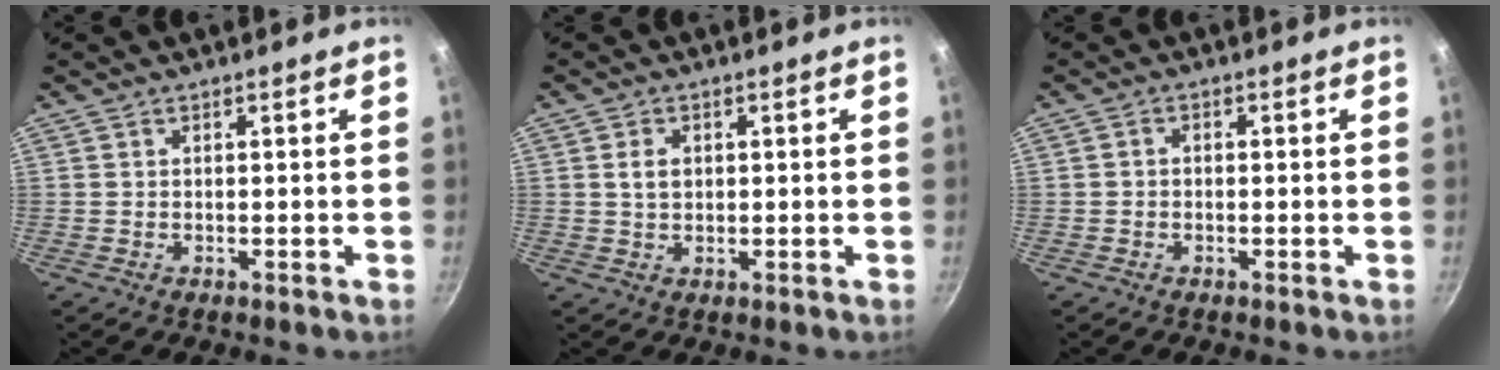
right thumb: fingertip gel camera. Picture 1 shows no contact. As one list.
[{"total": 2.8, "force": [0.5, 2.1, 1.9], "torque": [-0.024, 0.001, 0.011]}, {"total": 1.2, "force": [-0.4, 0.9, 0.7], "torque": [-0.015, 0.007, -0.009]}]